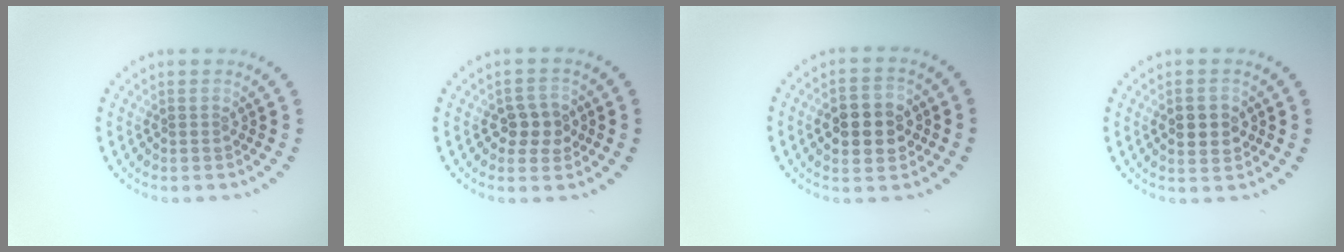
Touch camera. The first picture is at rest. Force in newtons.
{"total": 2.5, "press": 2.5, "slide": 0.6}
{"total": 5.1, "press": 5.1, "slide": 0.5}
{"total": 2.7, "press": 2.7, "slide": 0.2}